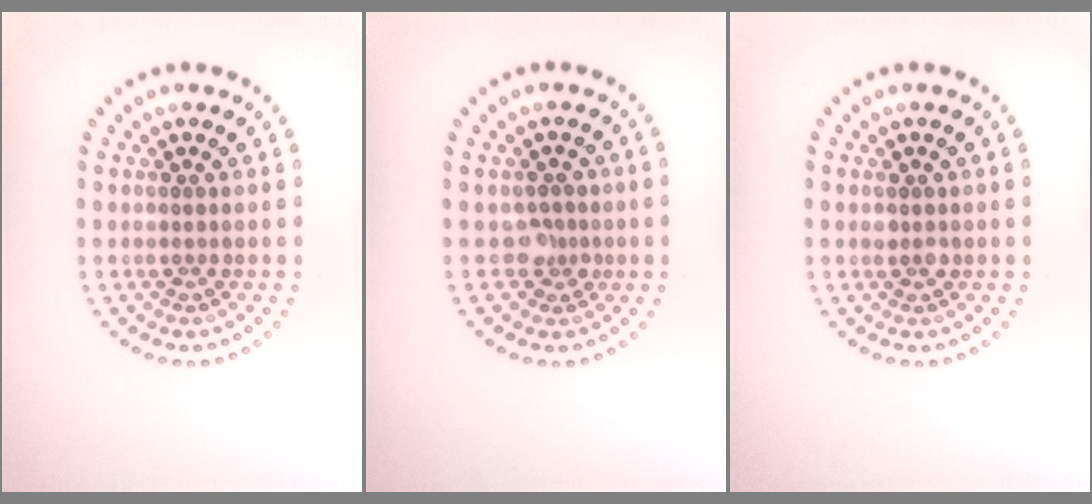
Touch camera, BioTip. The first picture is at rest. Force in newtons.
{"total": 1.8, "press": 1.4, "slide": 1.2}
{"total": 1.2, "press": 1.0, "slide": 0.5}